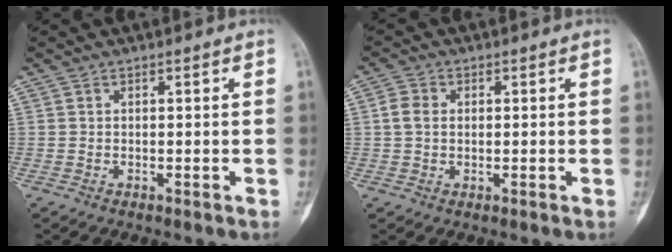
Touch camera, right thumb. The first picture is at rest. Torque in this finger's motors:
{"motor_torque": [0.28, 0.33, 0.60, 0.02, 0.01]}